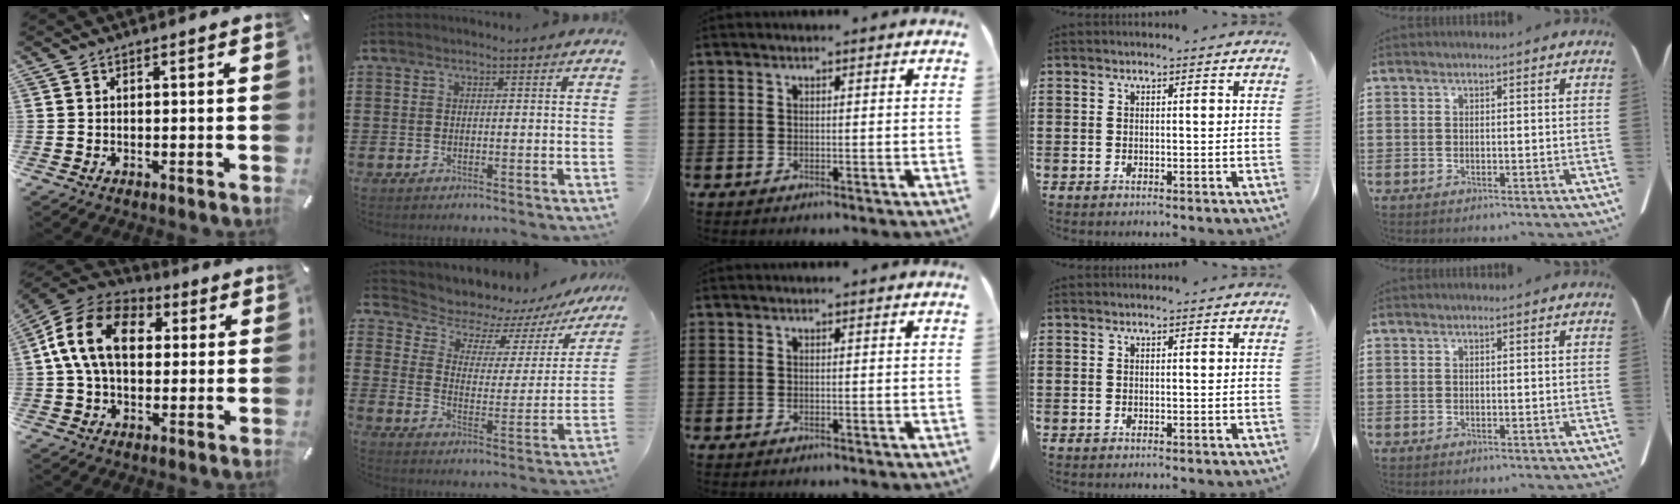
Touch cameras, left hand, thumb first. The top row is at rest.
{"thumb": {"total": 15.3, "force": [2.5, 10.9, 10.5], "torque": [-0.236, 0.016, 0.040]}, "index": {"total": 5.7, "force": [4.9, 2.5, 1.5], "torque": [-0.055, -0.042, 0.078]}}